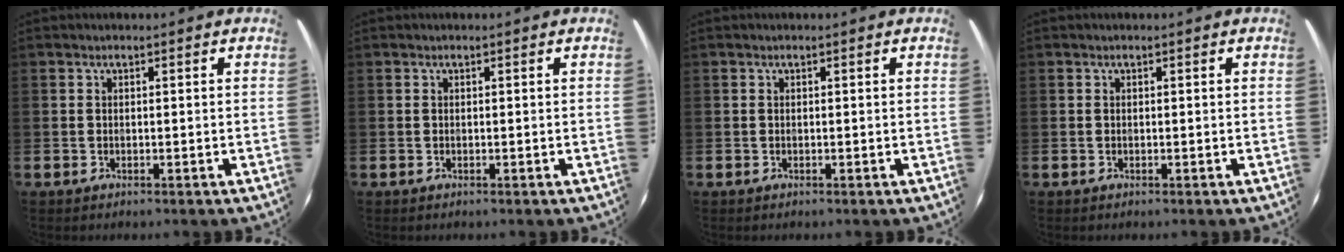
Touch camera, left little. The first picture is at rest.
{"total": 0.0}
{"total": 0.0}
{"total": 0.0}